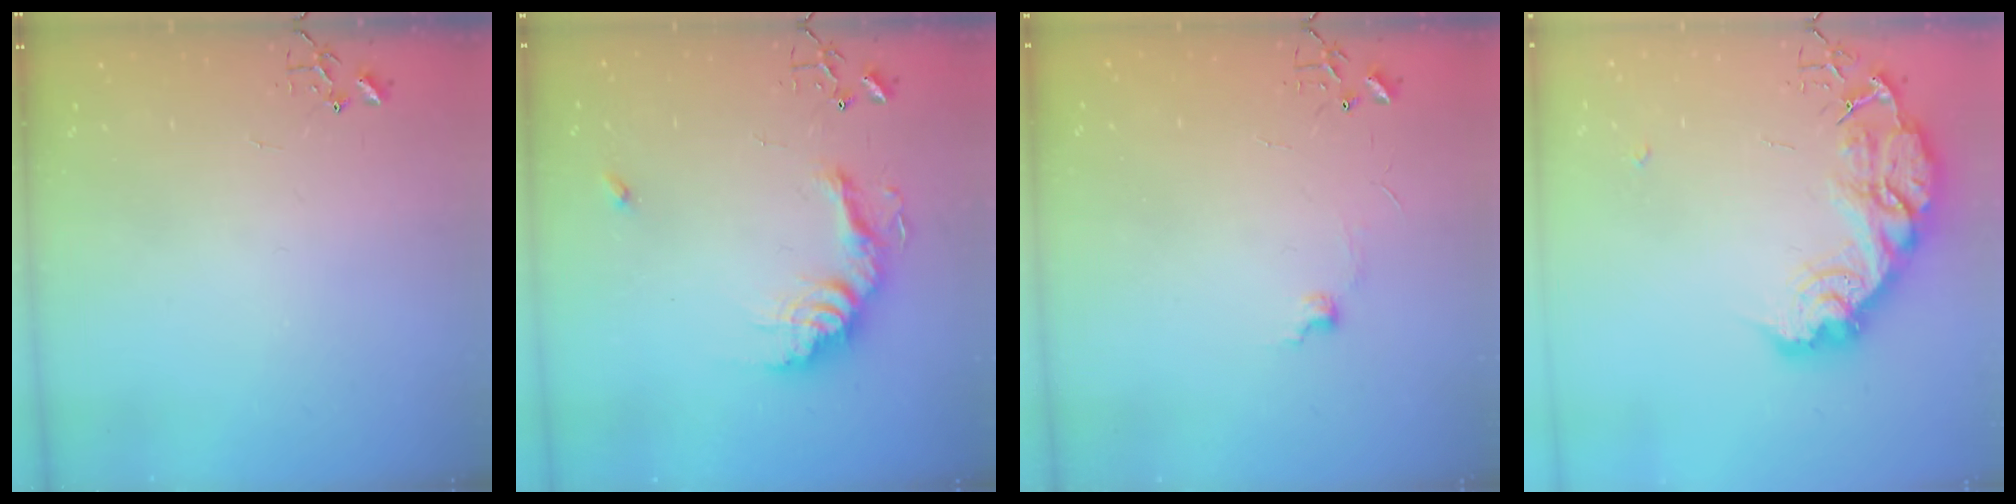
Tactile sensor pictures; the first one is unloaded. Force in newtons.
{"total": 17.3, "press": 17.2, "slide": 1.5}
{"total": 5.3, "press": 5.2, "slide": 0.7}
{"total": 25.5, "press": 25.4, "slide": 2.1}